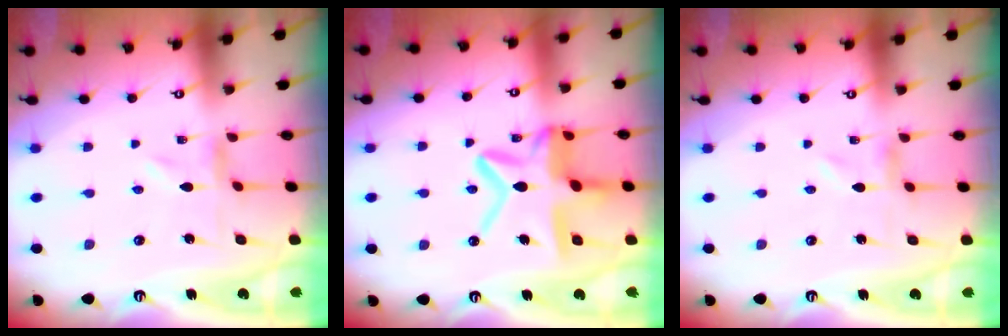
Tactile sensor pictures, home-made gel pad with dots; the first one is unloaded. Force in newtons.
{"total": 17.0, "press": 16.9, "slide": 1.3}
{"total": 0.0}